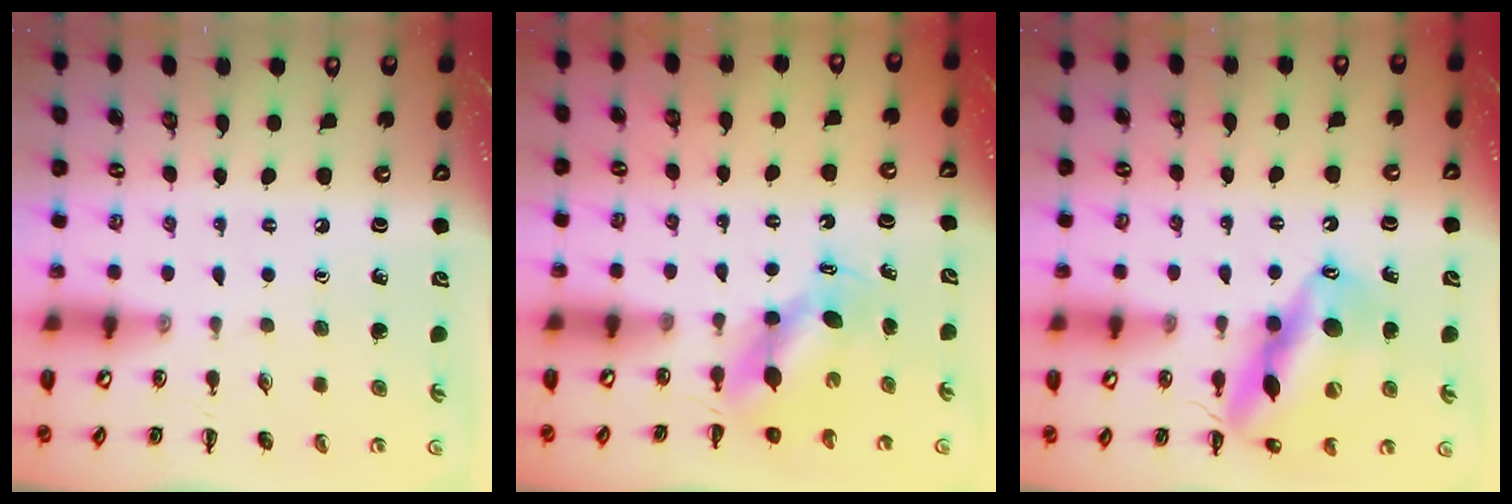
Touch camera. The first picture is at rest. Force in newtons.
{"total": 6.1, "press": 6.0, "slide": 1.1}
{"total": 16.8, "press": 16.6, "slide": 2.8}